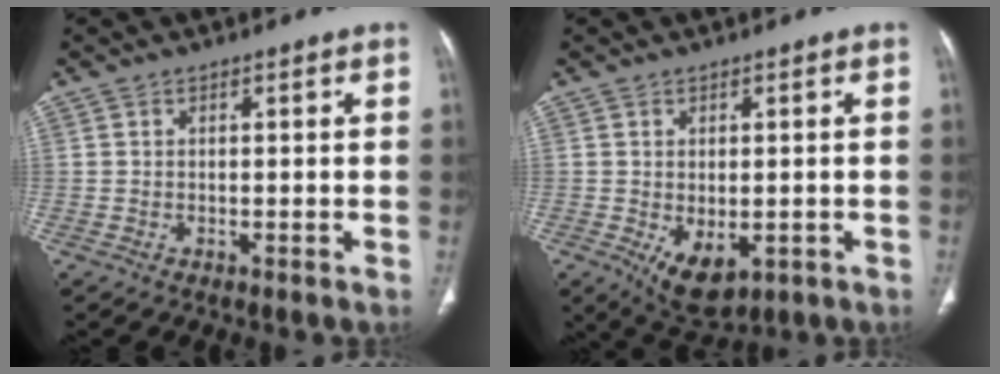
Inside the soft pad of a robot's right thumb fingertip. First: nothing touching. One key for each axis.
{"total": 7.3, "fx": -1.9, "fy": 4.2, "fz": 5.7, "tx": -0.085, "ty": -0.011, "tz": -0.013}